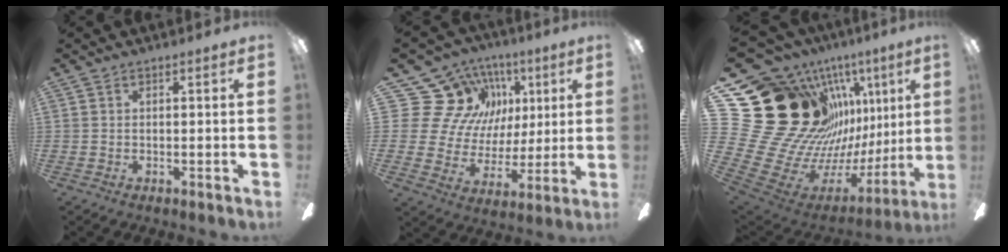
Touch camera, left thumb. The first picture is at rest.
{"total": 19.8, "force": [7.6, 16.9, 6.8], "torque": [-0.130, -0.045, 0.174]}
{"total": 30.6, "force": [11.7, 21.1, 18.8], "torque": [-0.298, -0.156, 0.306]}